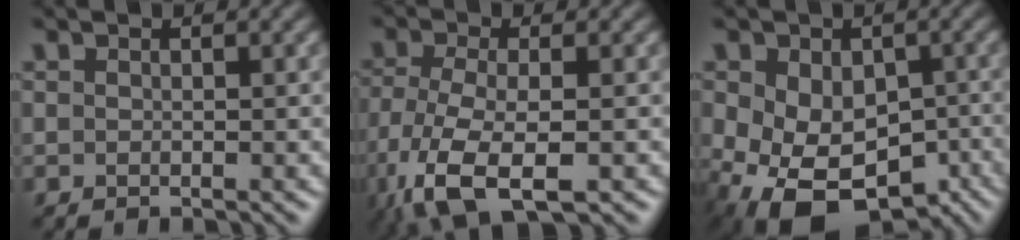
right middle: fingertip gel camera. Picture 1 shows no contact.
{"total": 7.9, "force": [-3.9, 3.1, 6.1], "torque": [-0.140, -0.018, -0.076]}
{"total": 11.2, "force": [-3.8, 7.4, 7.5], "torque": [-0.134, -0.042, -0.046]}